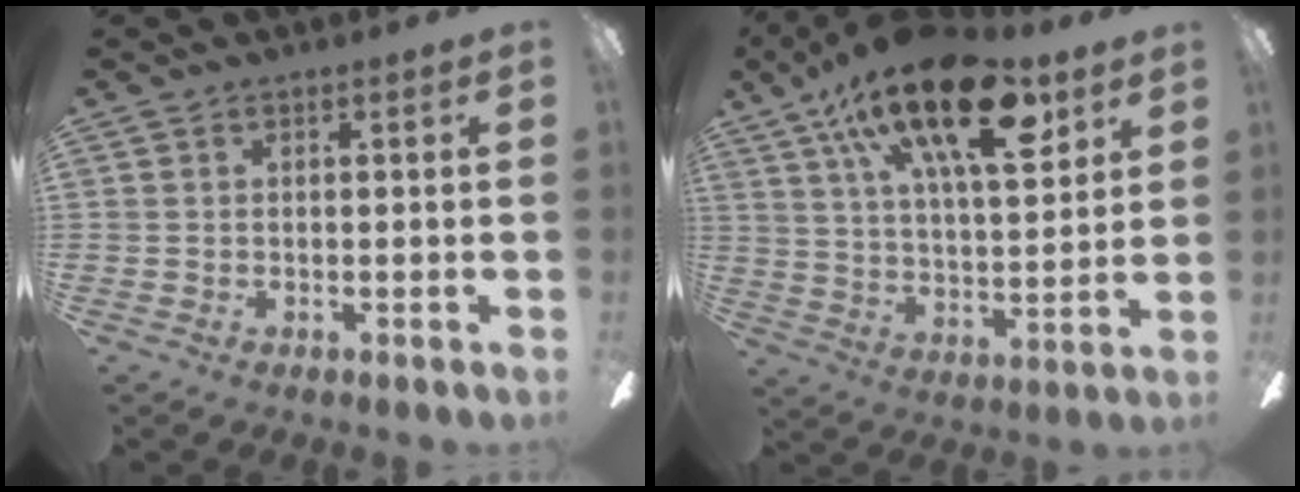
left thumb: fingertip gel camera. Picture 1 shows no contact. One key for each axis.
{"total": 24.0, "fx": 13.1, "fy": 9.8, "fz": 17.6, "tx": -0.278, "ty": -0.053, "tz": 0.214}